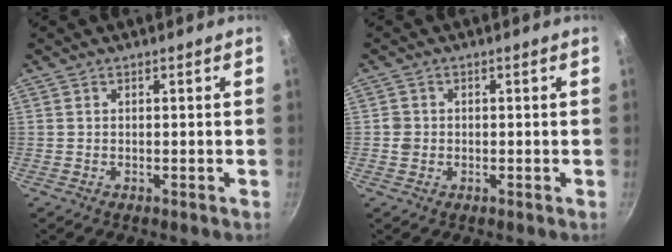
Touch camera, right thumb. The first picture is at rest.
{"total": 2.0, "force": [-0.2, 1.9, 0.7], "torque": [-0.006, 0.008, -0.005]}